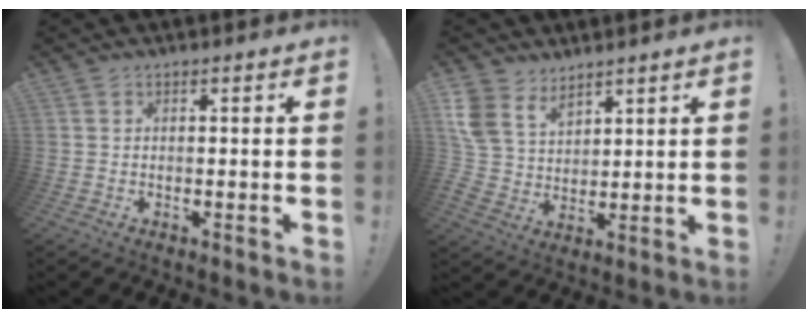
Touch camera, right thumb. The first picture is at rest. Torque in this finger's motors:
{"motor_torque": [0.96, 1.34, 0.11, 0.12, 0.05]}